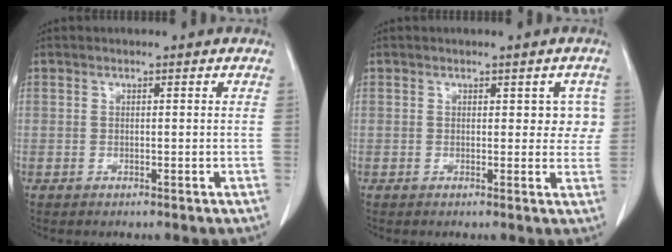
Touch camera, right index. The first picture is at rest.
{"total": 3.1, "force": [0.9, 2.1, 2.2], "torque": [-0.008, 0.009, 0.008]}